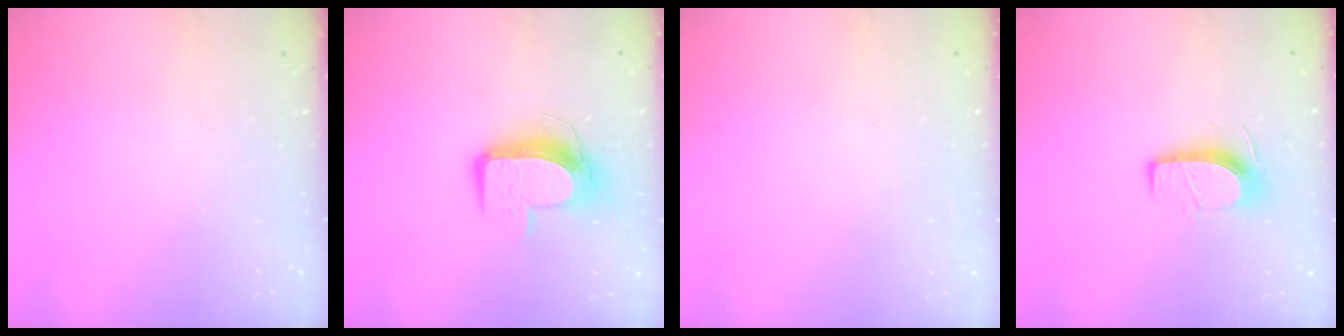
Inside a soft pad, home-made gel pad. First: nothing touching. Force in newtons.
{"total": 11.1, "press": 11.0, "slide": 1.0}
{"total": 0.0}
{"total": 8.0, "press": 7.9, "slide": 1.0}